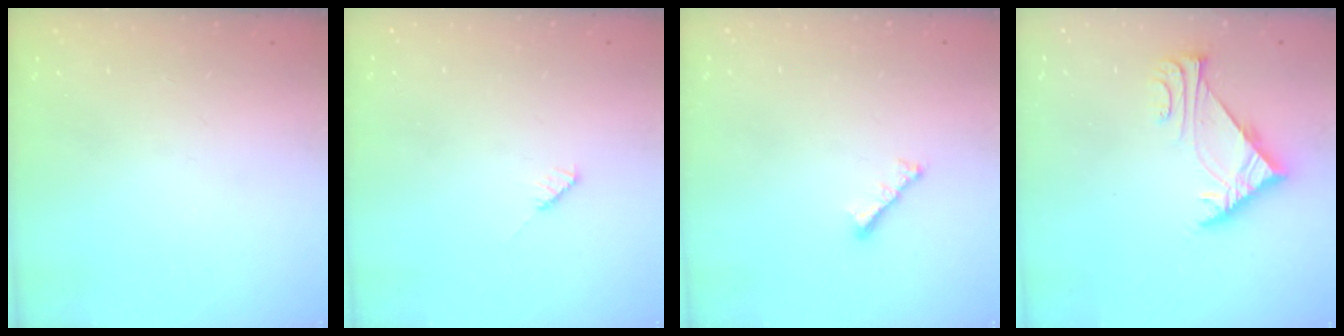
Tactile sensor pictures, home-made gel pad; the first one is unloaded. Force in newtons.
{"total": 3.0, "press": 3.0, "slide": 0.2}
{"total": 2.8, "press": 2.7, "slide": 0.6}
{"total": 6.5, "press": 6.4, "slide": 1.2}